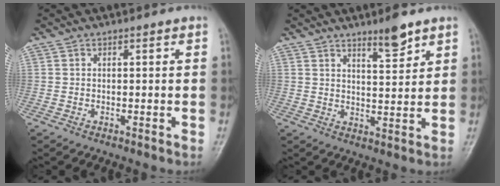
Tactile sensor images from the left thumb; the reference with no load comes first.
{"total": 5.5, "force": [4.1, 1.1, 3.5], "torque": [-0.046, -0.035, 0.065]}